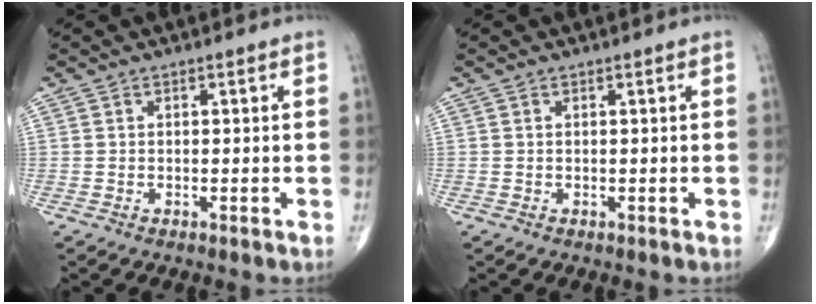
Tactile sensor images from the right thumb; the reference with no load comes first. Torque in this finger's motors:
{"motor_torque": [0.08, 0.06, 0.12, -0.20, 0.06]}